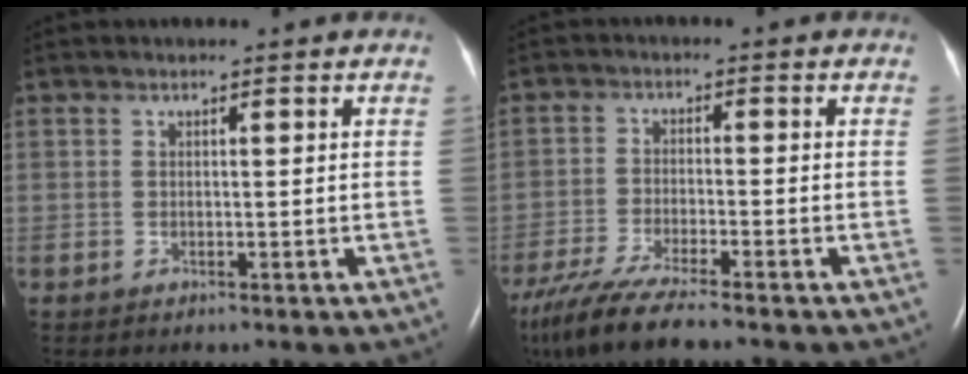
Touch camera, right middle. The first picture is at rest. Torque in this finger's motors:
{"motor_torque": [0.85, -0.88, 0.22, 0.09]}